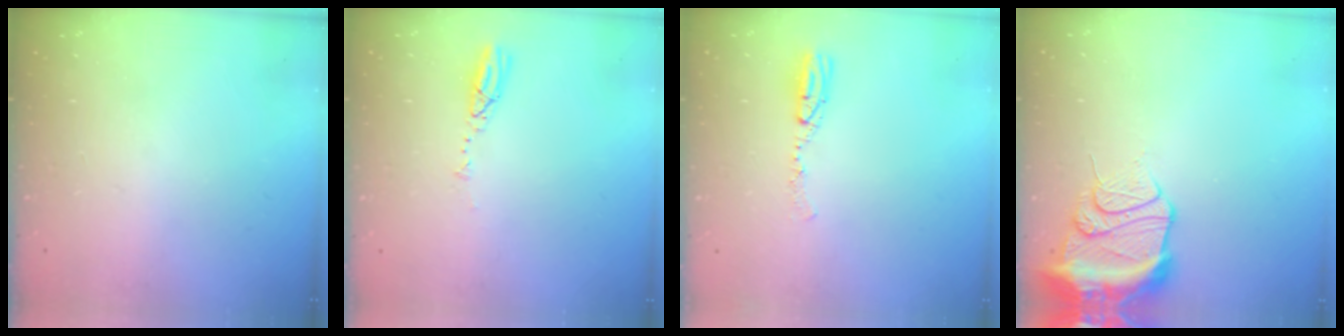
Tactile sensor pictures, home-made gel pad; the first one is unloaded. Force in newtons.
{"total": 3.7, "press": 3.7, "slide": 0.4}
{"total": 6.3, "press": 6.0, "slide": 1.7}
{"total": 14.0, "press": 13.9, "slide": 1.7}